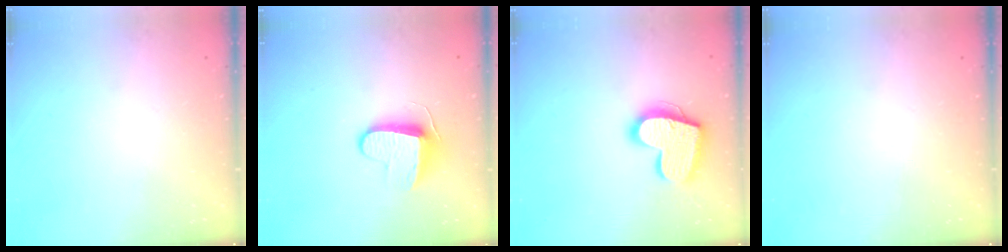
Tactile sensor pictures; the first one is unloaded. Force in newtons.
{"total": 9.2, "press": 9.2, "slide": 0.7}
{"total": 17.9, "press": 17.9, "slide": 1.3}
{"total": 0.0}